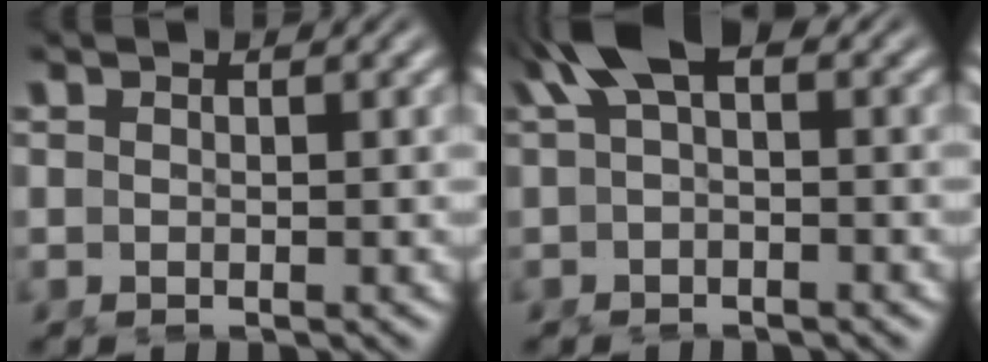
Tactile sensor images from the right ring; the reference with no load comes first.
{"total": 5.2, "force": [1.7, 2.2, 4.4], "torque": [-0.093, 0.004, 0.030]}